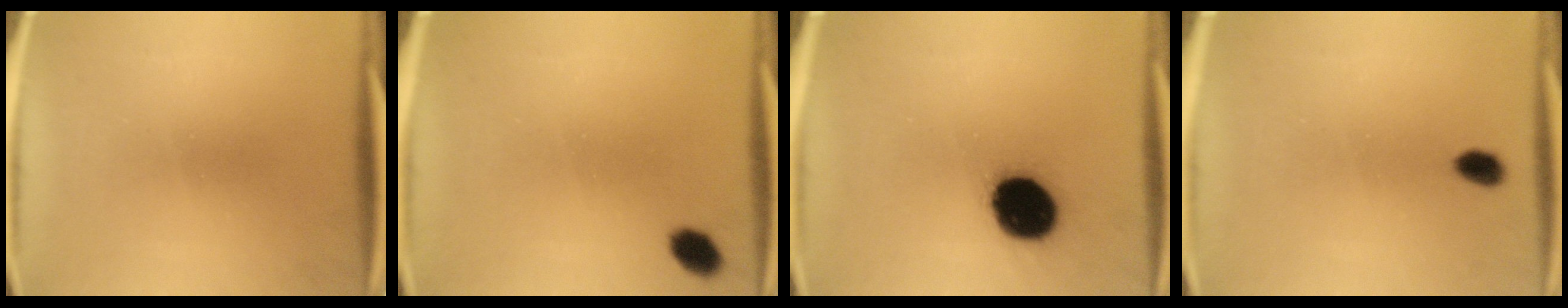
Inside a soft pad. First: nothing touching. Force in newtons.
{"total": 3.5}
{"total": 16.8}
{"total": 2.7}